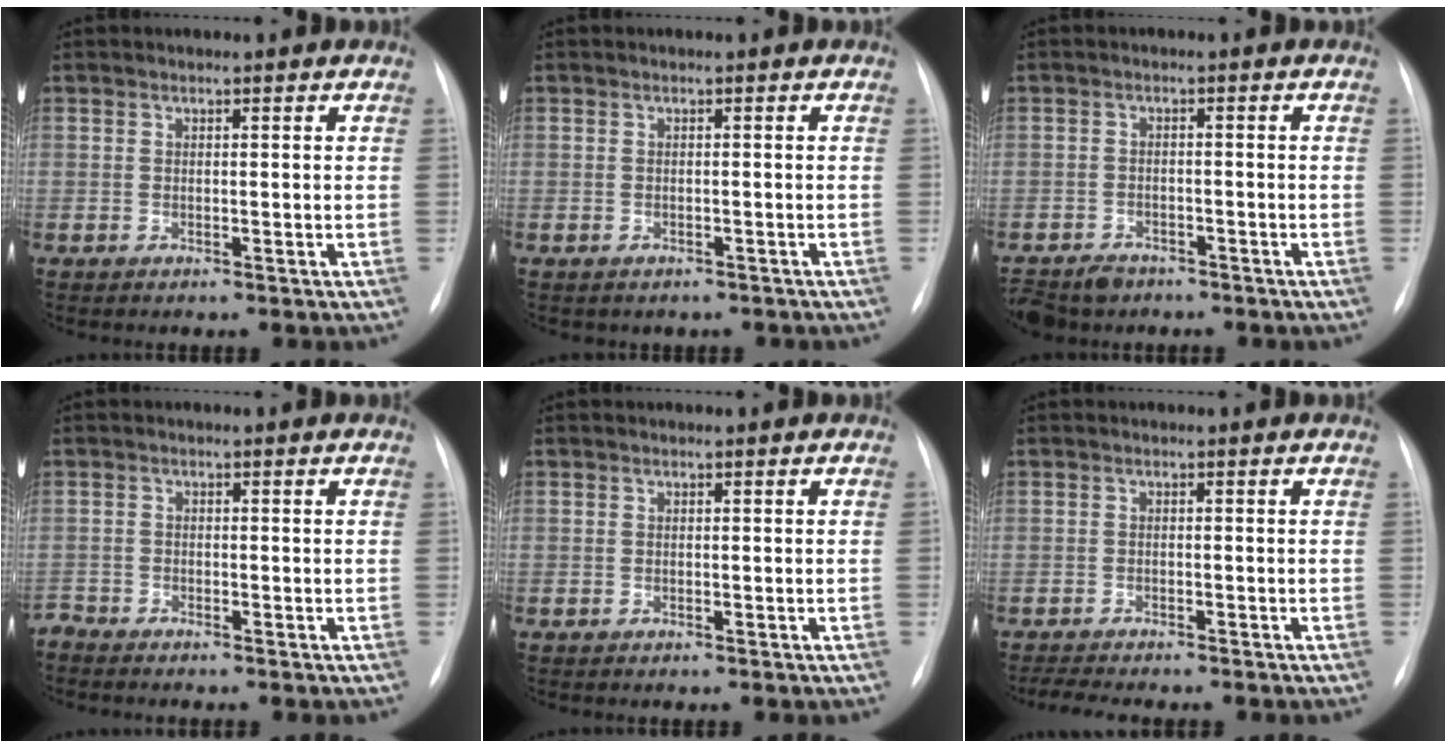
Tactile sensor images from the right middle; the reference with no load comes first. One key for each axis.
{"total": 2.5, "fx": -2.1, "fy": 1.4, "fz": 0.4, "tx": -0.011, "ty": 0.004, "tz": -0.021}
{"total": 7.5, "fx": -6.0, "fy": 4.0, "fz": 2.0, "tx": -0.044, "ty": -0.008, "tz": -0.096}
{"total": 2.3, "fx": -2.3, "fy": 0.2, "fz": 0.1, "tx": 0.003, "ty": -0.009, "tz": -0.039}
{"total": 0.0}
{"total": 6.9, "fx": -6.1, "fy": 1.1, "fz": 3.1, "tx": -0.046, "ty": -0.007, "tz": -0.087}